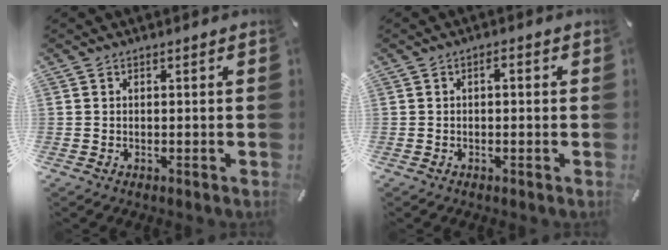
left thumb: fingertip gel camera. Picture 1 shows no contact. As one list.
[{"total": 1.8, "force": [-0.3, 0.7, 1.6], "torque": [-0.030, 0.007, -0.008]}]